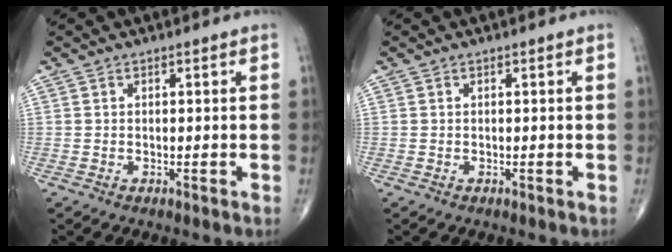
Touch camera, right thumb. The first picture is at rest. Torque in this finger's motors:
{"motor_torque": [0.00, 0.00, -0.07, 0.06, 0.00]}